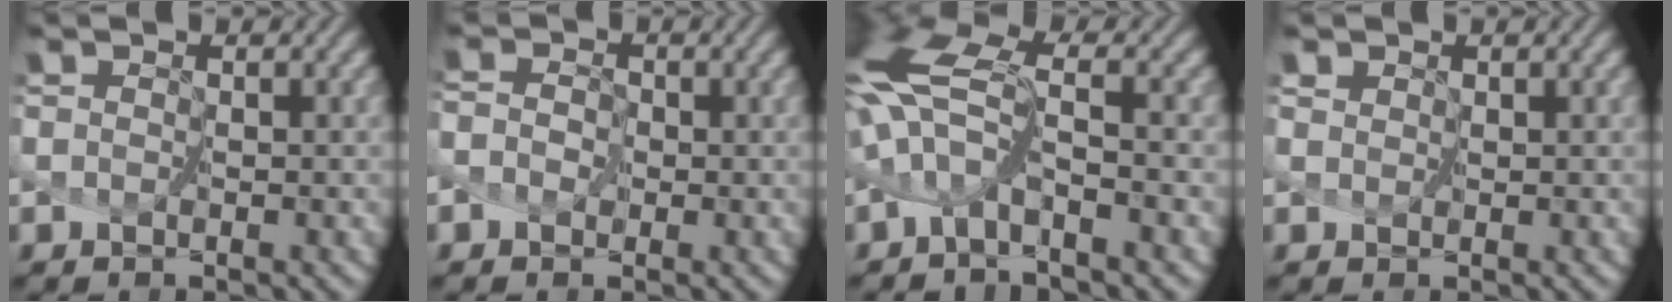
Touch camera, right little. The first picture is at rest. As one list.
[{"total": 1.9, "force": [-0.1, 1.6, 1.0], "torque": [-0.012, 0.006, -0.008]}, {"total": 5.4, "force": [-0.4, 1.8, 5.1], "torque": [-0.098, 0.012, -0.019]}, {"total": 0.6, "force": [0.4, 0.4, 0.0], "torque": [0.005, 0.000, 0.007]}]